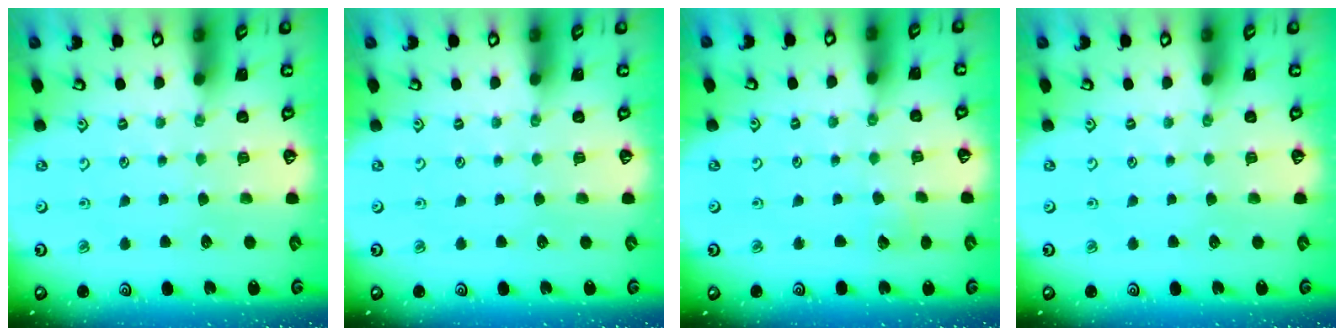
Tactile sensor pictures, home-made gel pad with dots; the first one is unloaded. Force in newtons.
{"total": 0.0}
{"total": 2.8, "press": 2.7, "slide": 0.3}
{"total": 0.0}